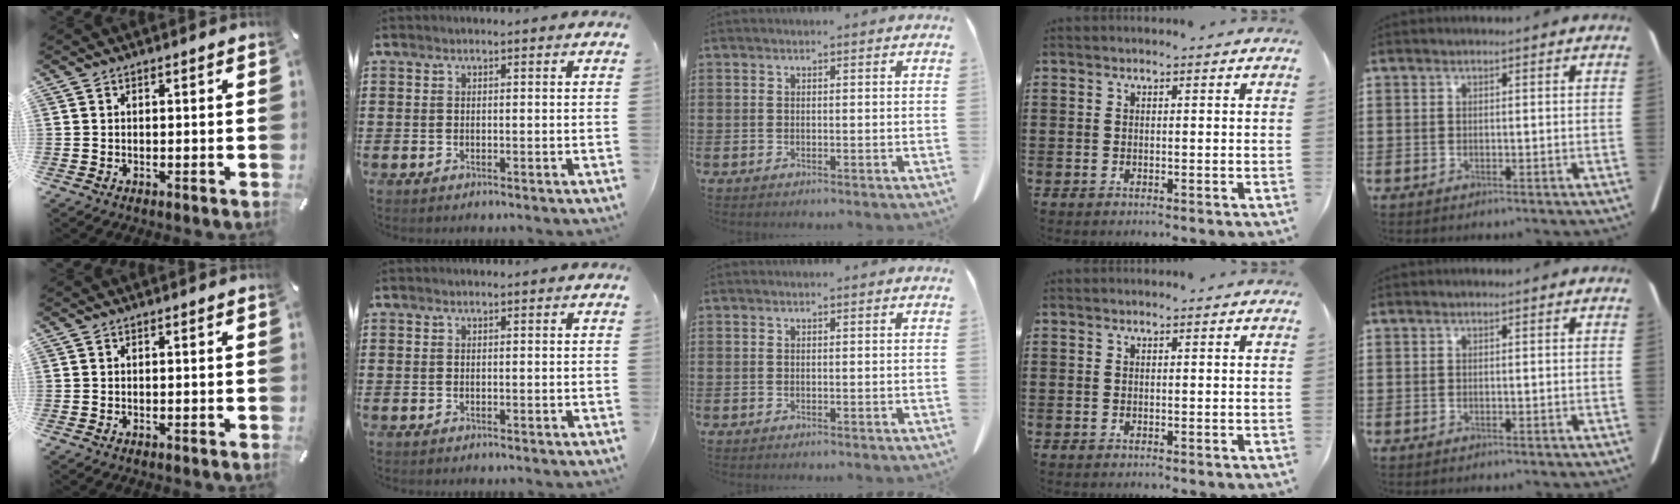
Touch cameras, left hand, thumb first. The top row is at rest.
{}